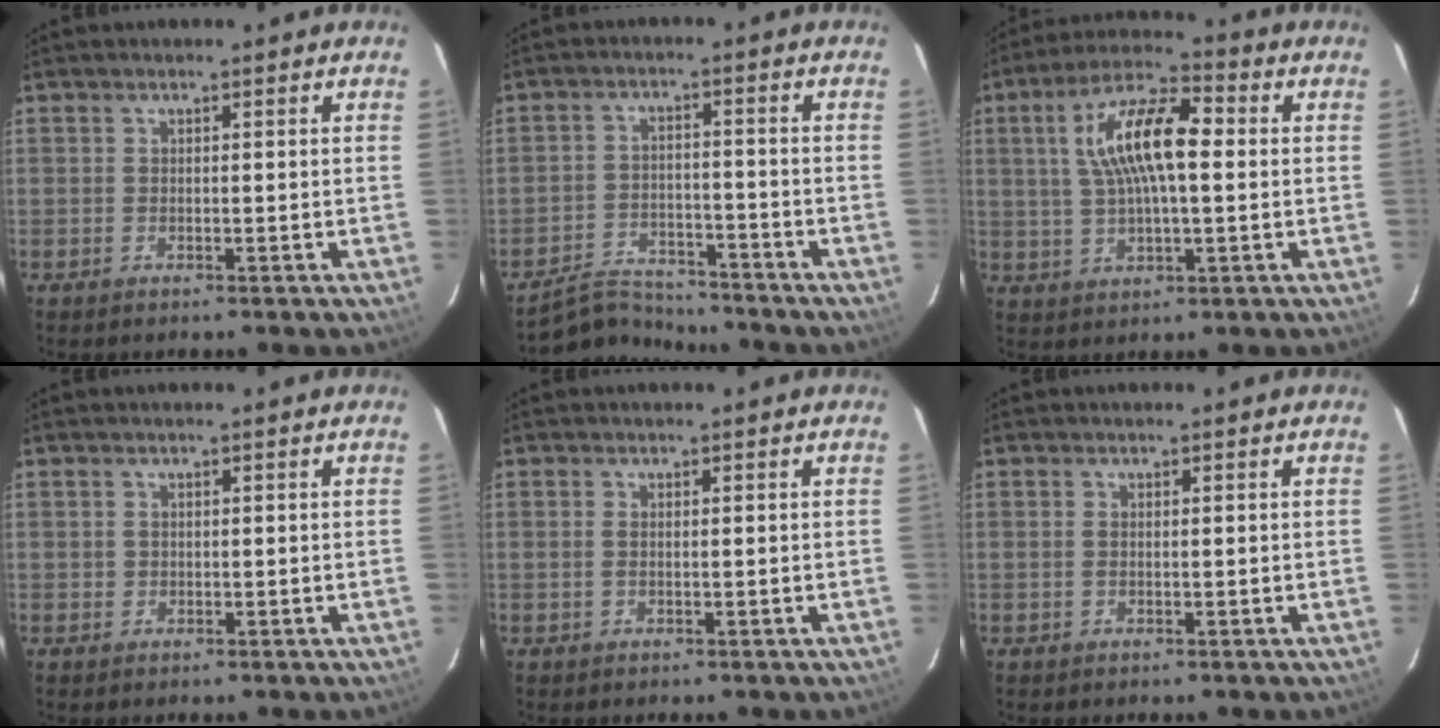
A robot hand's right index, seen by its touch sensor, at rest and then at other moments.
{"total": 7.7, "force": [-7.4, 2.2, 0.5], "torque": [-0.037, 0.009, -0.124]}
{"total": 13.3, "force": [2.0, 4.6, 12.3], "torque": [-0.230, 0.022, 0.034]}
{"total": 0.6, "force": [0.1, 0.6, 0.1], "torque": [0.000, 0.001, 0.002]}
{"total": 0.9, "force": [-0.1, 0.1, 0.9], "torque": [-0.020, 0.001, -0.003]}
{"total": 0.7, "force": [0.0, 0.1, 0.7], "torque": [-0.015, 0.001, -0.002]}